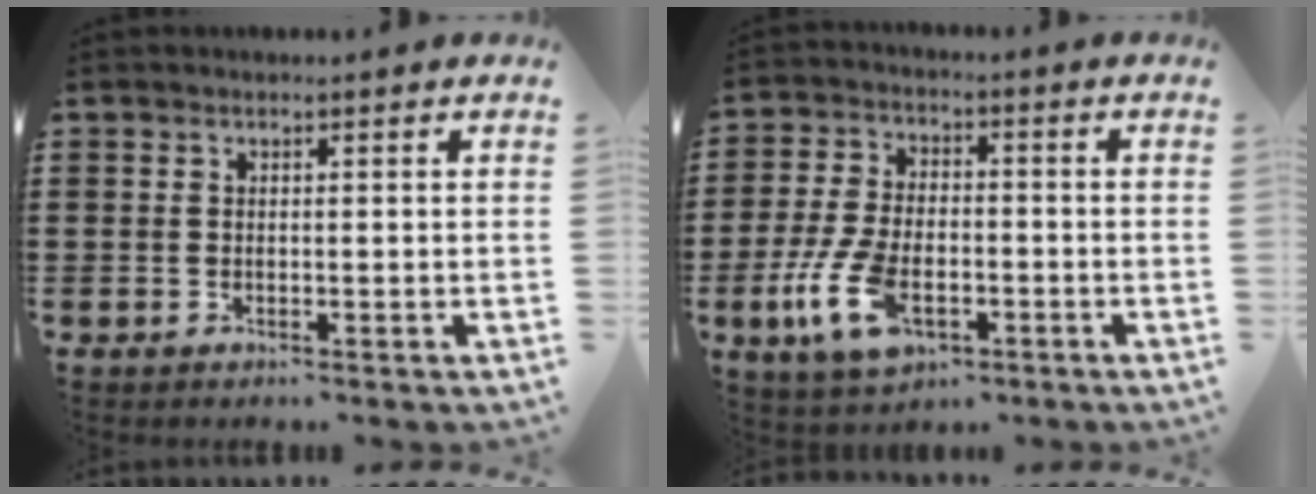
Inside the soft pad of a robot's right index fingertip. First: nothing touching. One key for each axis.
{"total": 9.9, "fx": -3.9, "fy": 5.0, "fz": 7.6, "tx": -0.191, "ty": -0.010, "tz": -0.077}